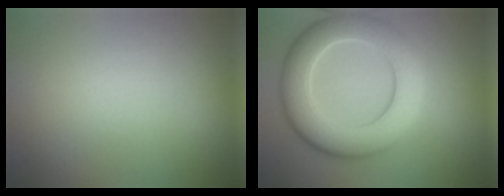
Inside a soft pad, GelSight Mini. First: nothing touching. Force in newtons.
{"total": 8.2, "press": 8.2, "slide": 0.4}